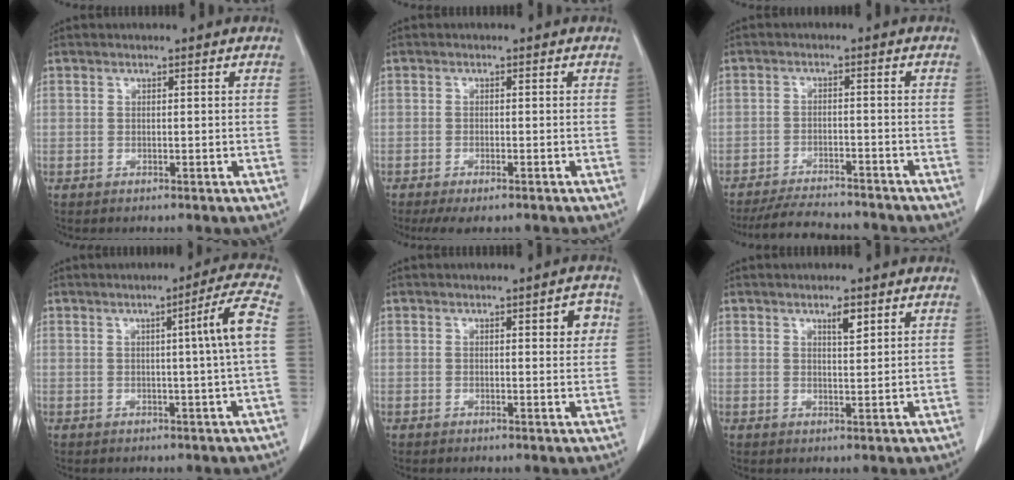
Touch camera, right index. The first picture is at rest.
{"total": 3.3, "force": [-2.5, 0.9, 2.1], "torque": [-0.039, -0.009, -0.037]}
{"total": 9.4, "force": [-8.9, 1.6, 2.8], "torque": [-0.045, -0.008, -0.134]}
{"total": 6.3, "force": [0.4, -1.6, 6.1], "torque": [-0.090, 0.002, 0.008]}
{"total": 3.2, "force": [1.1, 0.9, 2.8], "torque": [-0.032, 0.002, 0.010]}
{"total": 2.5, "force": [1.6, 0.5, 1.9], "torque": [-0.036, -0.005, 0.026]}